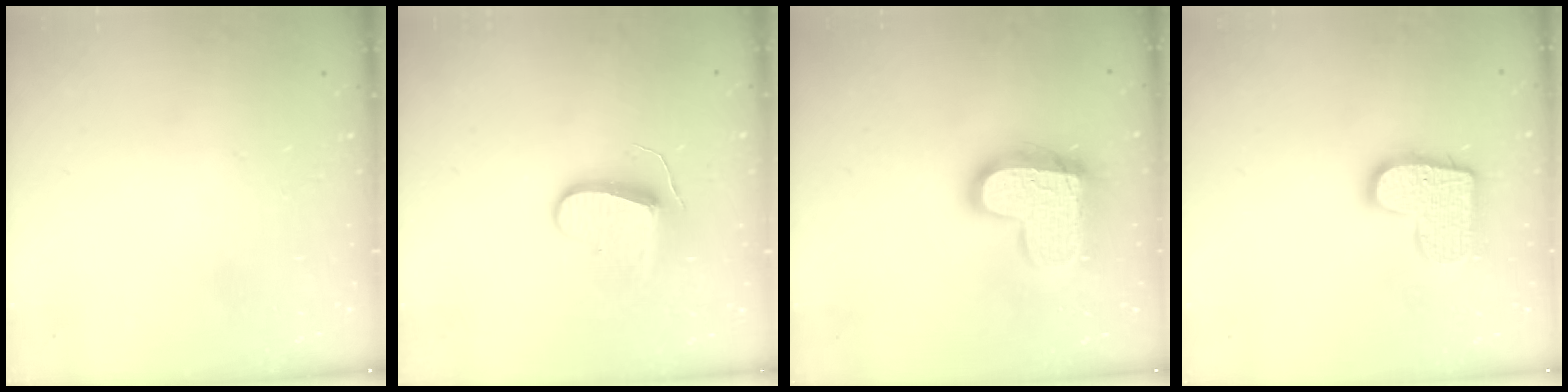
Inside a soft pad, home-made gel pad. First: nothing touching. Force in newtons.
{"total": 8.7, "press": 8.7, "slide": 0.5}
{"total": 17.1, "press": 17.0, "slide": 1.1}
{"total": 13.5, "press": 13.5, "slide": 0.8}